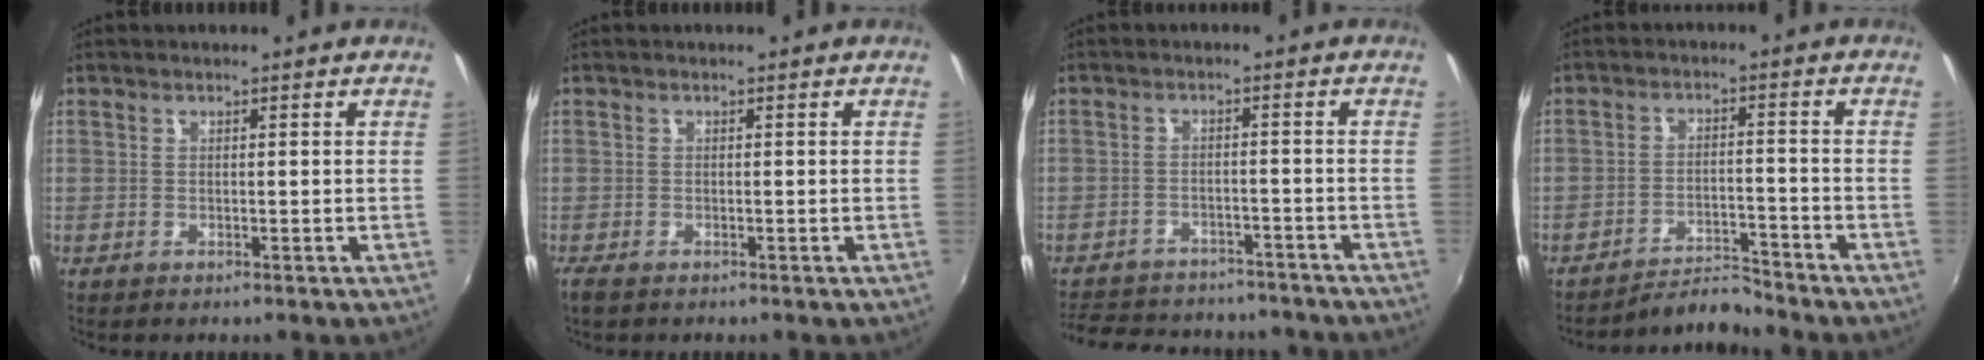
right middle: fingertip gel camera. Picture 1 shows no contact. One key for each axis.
{"total": 1.8, "fx": -1.4, "fy": 0.6, "fz": 0.9, "tx": -0.019, "ty": -0.006, "tz": -0.024}
{"total": 20.0, "fx": -17.0, "fy": 7.6, "fz": 7.5, "tx": -0.165, "ty": 0.011, "tz": -0.222}
{"total": 5.1, "fx": -5.1, "fy": -0.6, "fz": 0.0, "tx": -0.015, "ty": 0.013, "tz": -0.088}